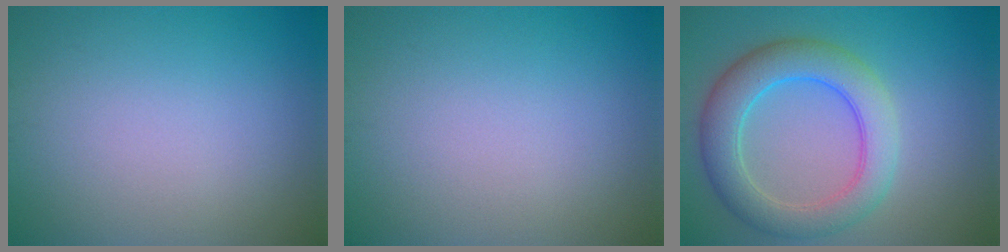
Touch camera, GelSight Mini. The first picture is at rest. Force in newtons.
{"total": 0.0}
{"total": 6.2, "press": 6.2, "slide": 0.2}